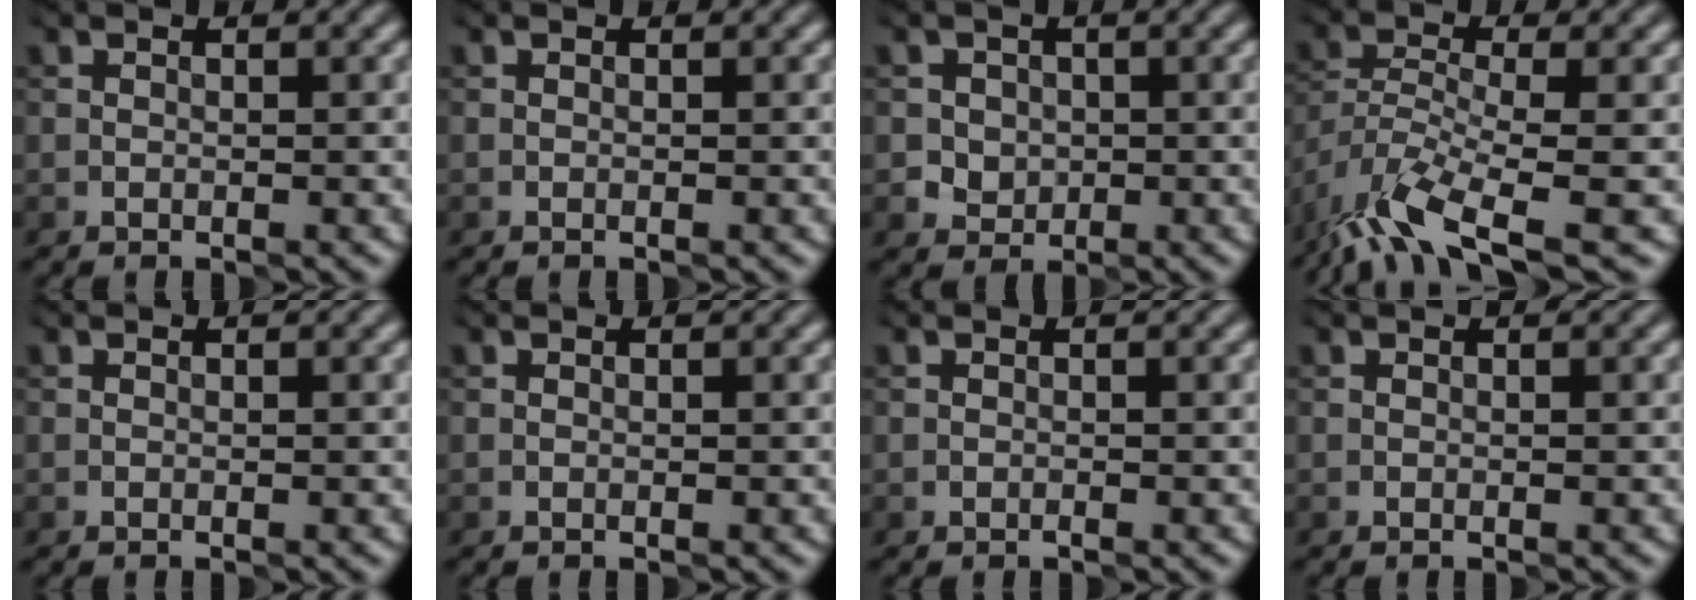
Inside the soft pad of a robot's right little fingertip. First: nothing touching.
{"total": 0.0}
{"total": 2.2, "force": [-0.2, 2.0, 0.7], "torque": [-0.002, 0.000, -0.003]}
{"total": 7.9, "force": [-5.5, 2.2, 5.2], "torque": [-0.104, -0.006, -0.116]}
{"total": 0.0}
{"total": 0.0}
{"total": 0.0}
{"total": 0.0}